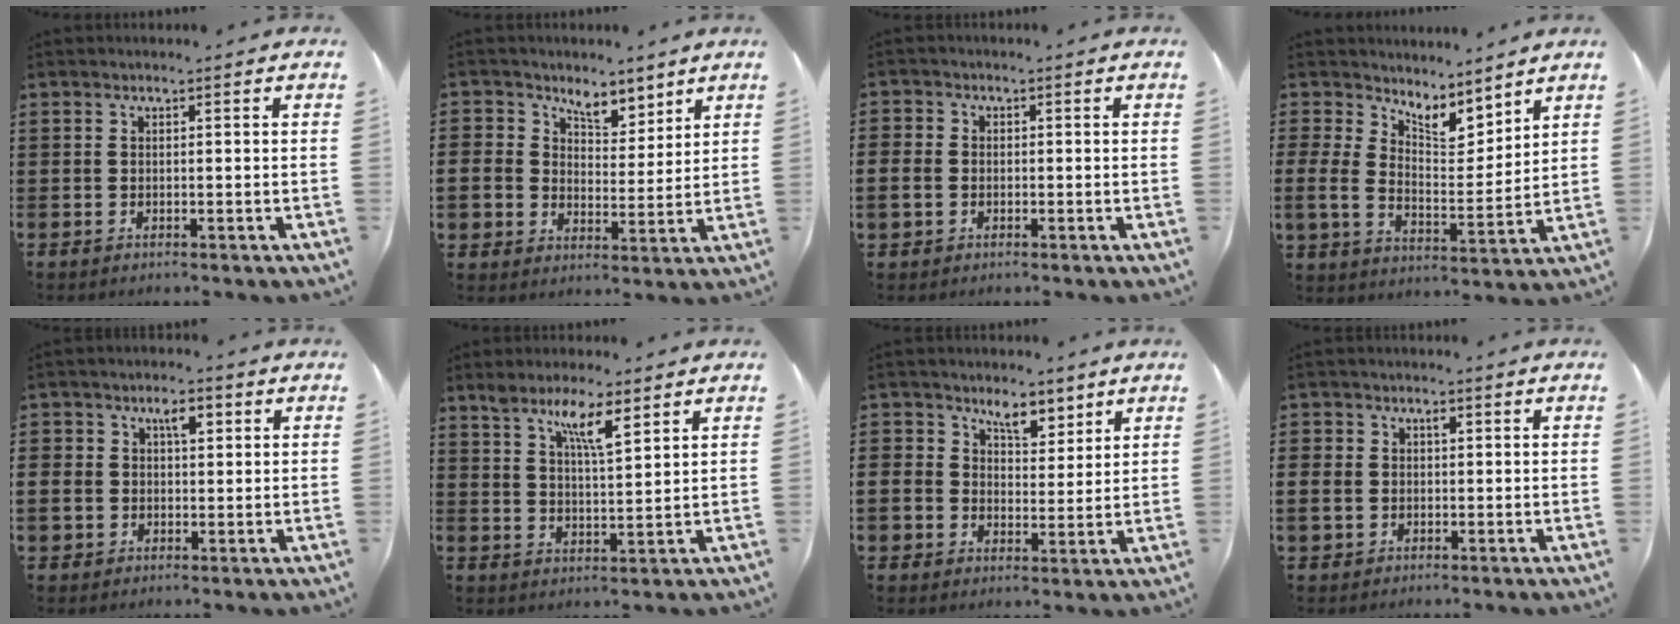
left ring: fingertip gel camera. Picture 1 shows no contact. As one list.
[{"total": 5.4, "force": [3.8, 3.7, -0.5], "torque": [-0.028, -0.018, 0.068]}, {"total": 2.6, "force": [-0.5, 2.4, 0.9], "torque": [-0.028, 0.006, -0.014]}, {"total": 6.2, "force": [5.2, 2.5, 2.4], "torque": [-0.063, -0.027, 0.091]}, {"total": 4.5, "force": [0.8, 3.9, 2.0], "torque": [-0.055, 0.016, 0.009]}, {"total": 6.5, "force": [4.3, 1.3, 4.8], "torque": [-0.096, -0.002, 0.071]}, {"total": 5.4, "force": [3.5, 4.1, 0.6], "torque": [-0.040, 0.003, 0.061]}, {"total": 3.4, "force": [-0.2, 3.1, 1.2], "torque": [-0.034, 0.012, -0.006]}]